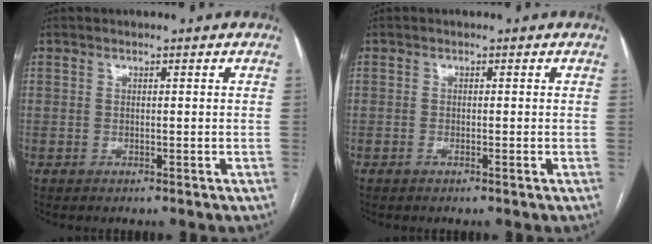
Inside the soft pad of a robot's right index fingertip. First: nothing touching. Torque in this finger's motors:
{"motor_torque": [-0.11, 0.18, -0.04, 0.00]}